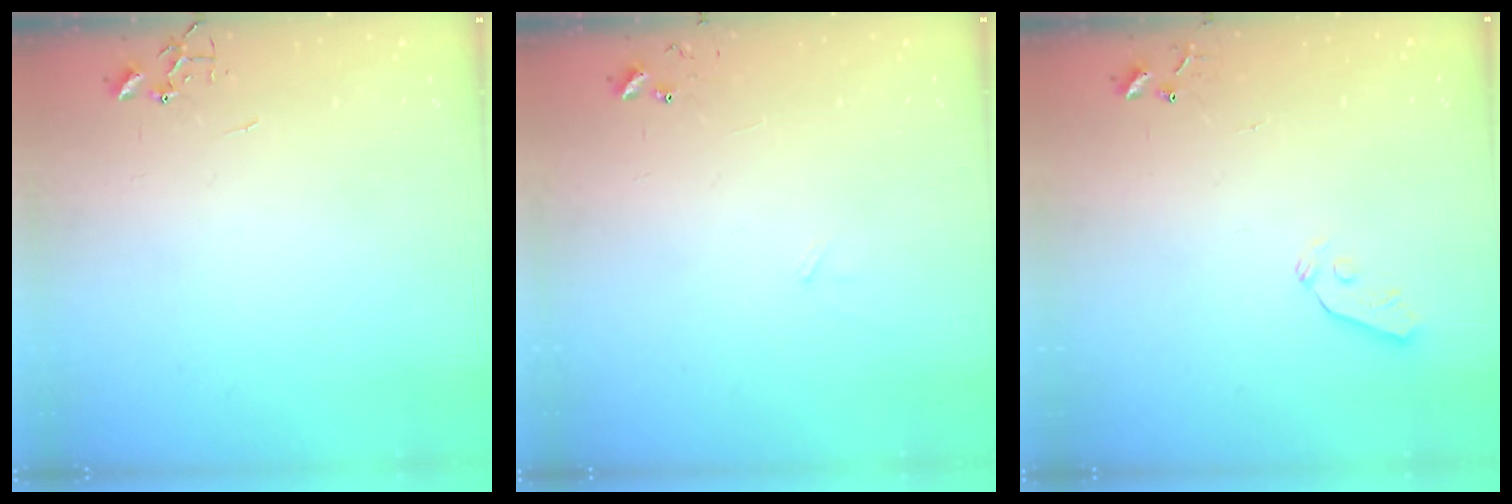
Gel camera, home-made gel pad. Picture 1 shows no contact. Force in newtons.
{"total": 5.8, "press": 5.8, "slide": 0.5}
{"total": 3.8, "press": 3.7, "slide": 0.7}